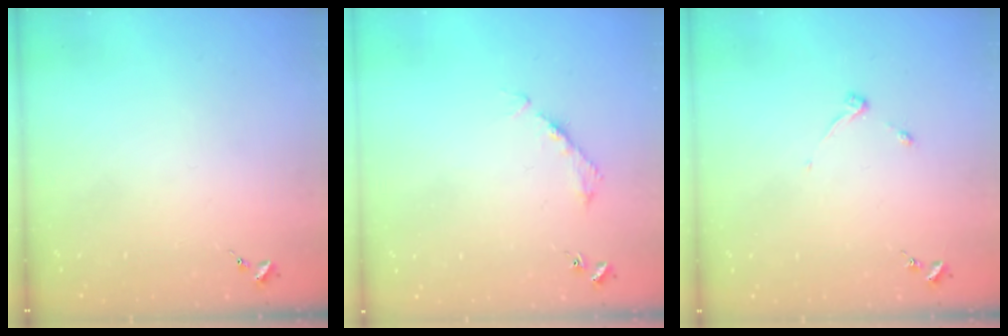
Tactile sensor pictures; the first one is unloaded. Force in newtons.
{"total": 4.1, "press": 4.1, "slide": 0.3}
{"total": 3.8, "press": 3.8, "slide": 0.5}